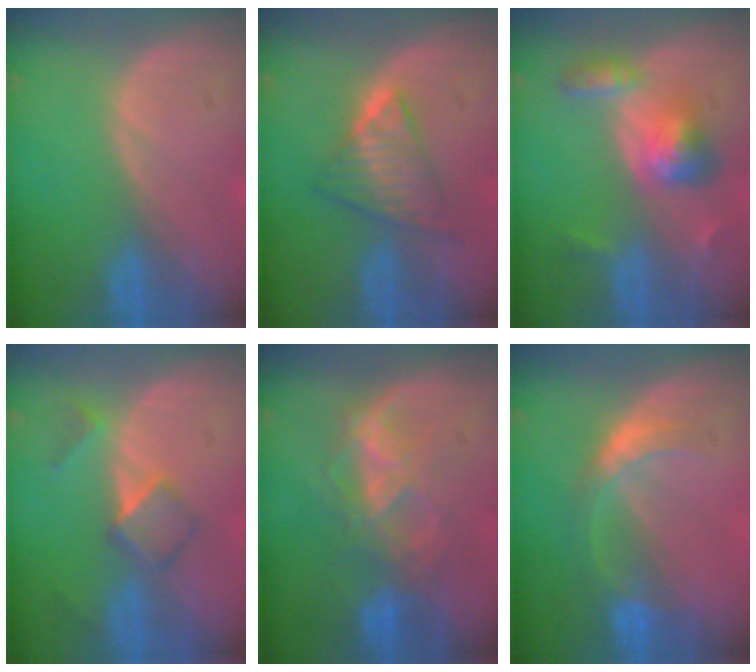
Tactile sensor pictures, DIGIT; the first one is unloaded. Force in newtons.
{"total": 5.9, "press": 5.9, "slide": 0.8}
{"total": 6.2, "press": 5.5, "slide": 2.8}
{"total": 5.2, "press": 4.6, "slide": 2.4}
{"total": 7.5, "press": 7.0, "slide": 2.9}
{"total": 5.3, "press": 4.8, "slide": 2.2}